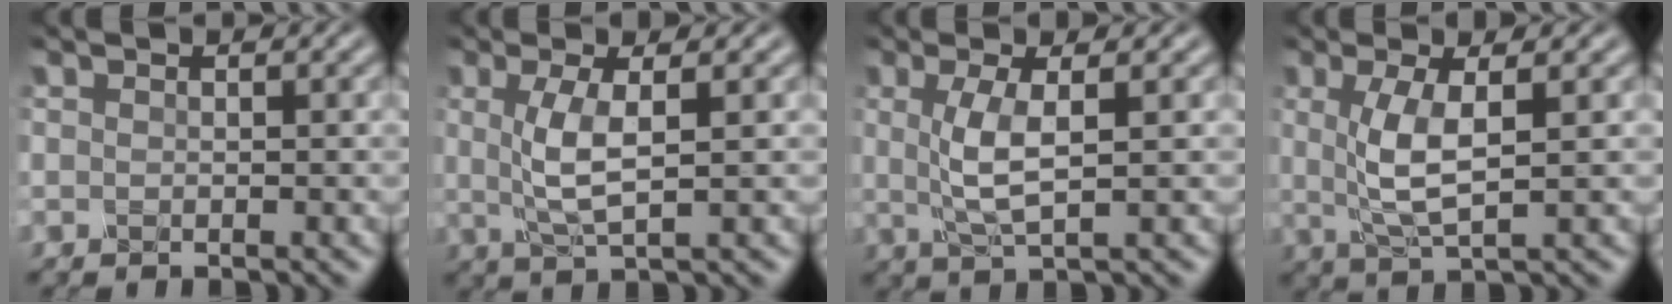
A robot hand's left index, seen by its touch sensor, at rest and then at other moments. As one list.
[{"total": 3.7, "force": [0.6, 0.9, 3.5], "torque": [-0.077, -0.002, 0.014]}, {"total": 3.7, "force": [0.6, 0.8, 3.5], "torque": [-0.076, -0.002, 0.013]}, {"total": 4.4, "force": [0.7, 1.1, 4.2], "torque": [-0.089, -0.001, 0.018]}]